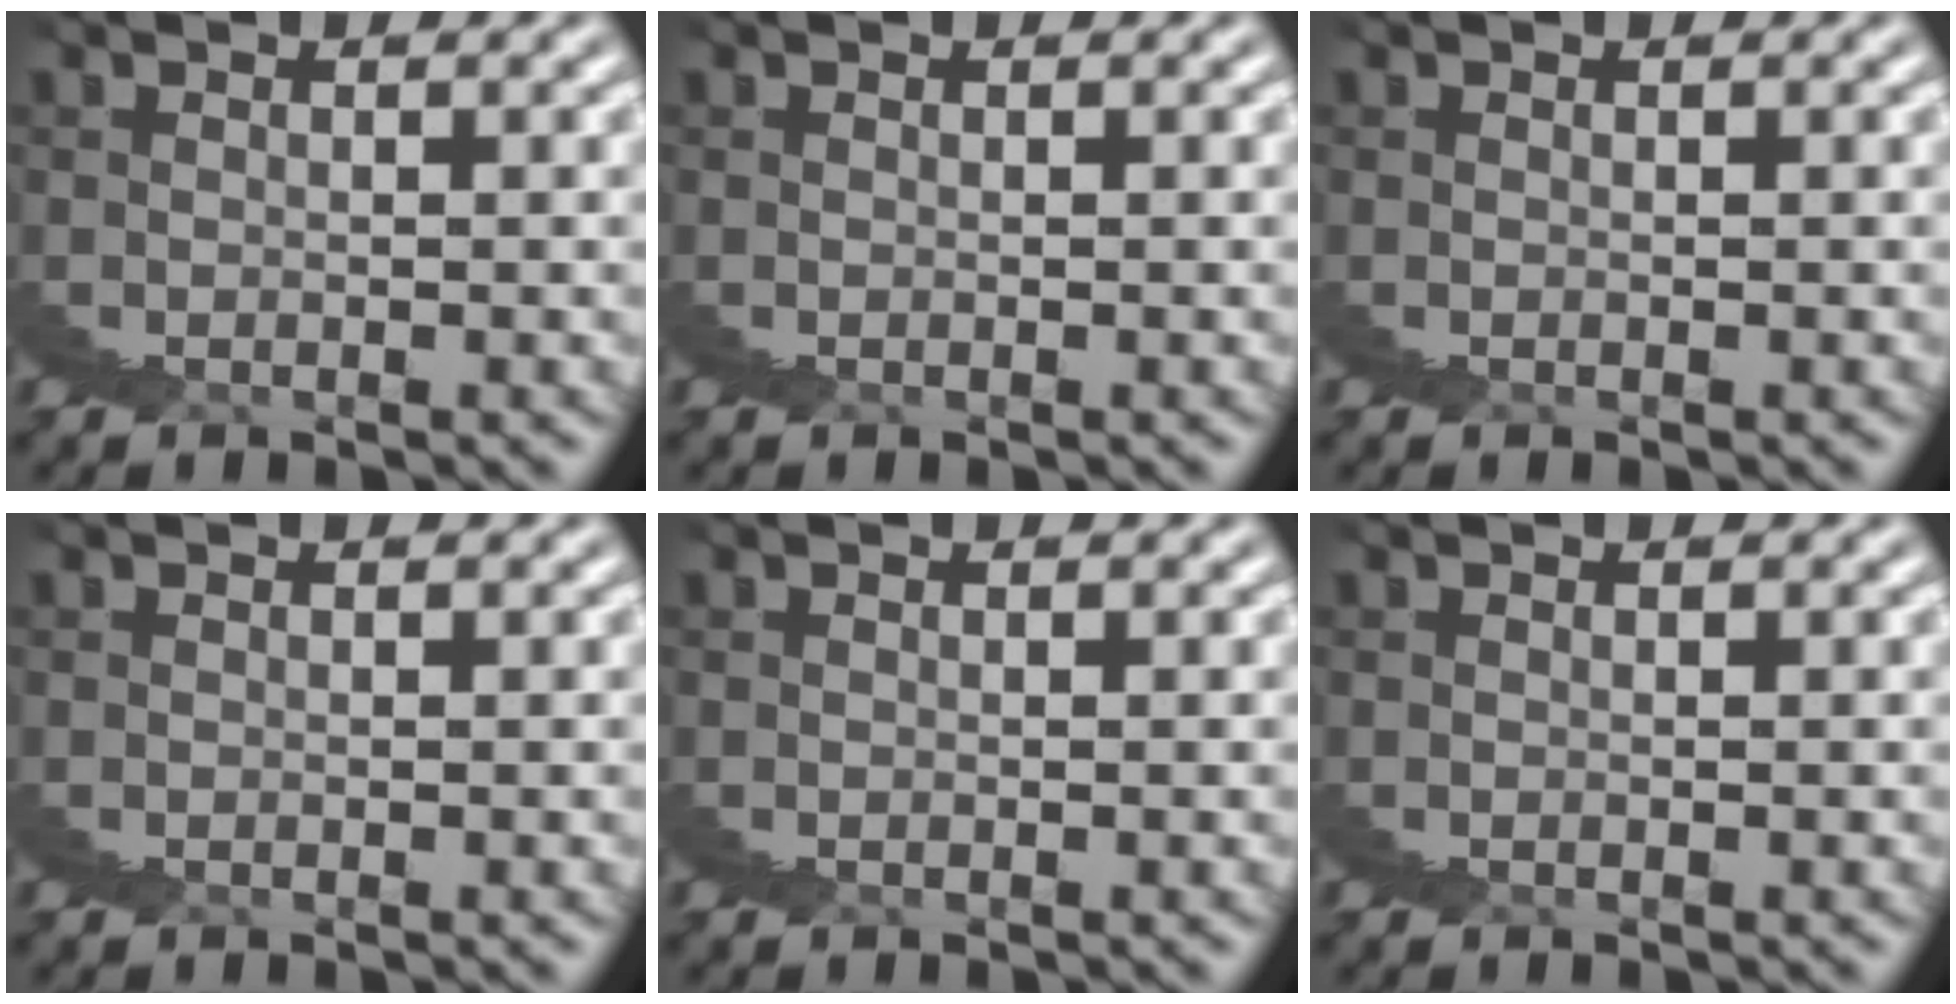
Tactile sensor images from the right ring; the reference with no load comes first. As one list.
[{"total": 0.0}, {"total": 0.0}, {"total": 0.0}, {"total": 0.0}, {"total": 0.0}]